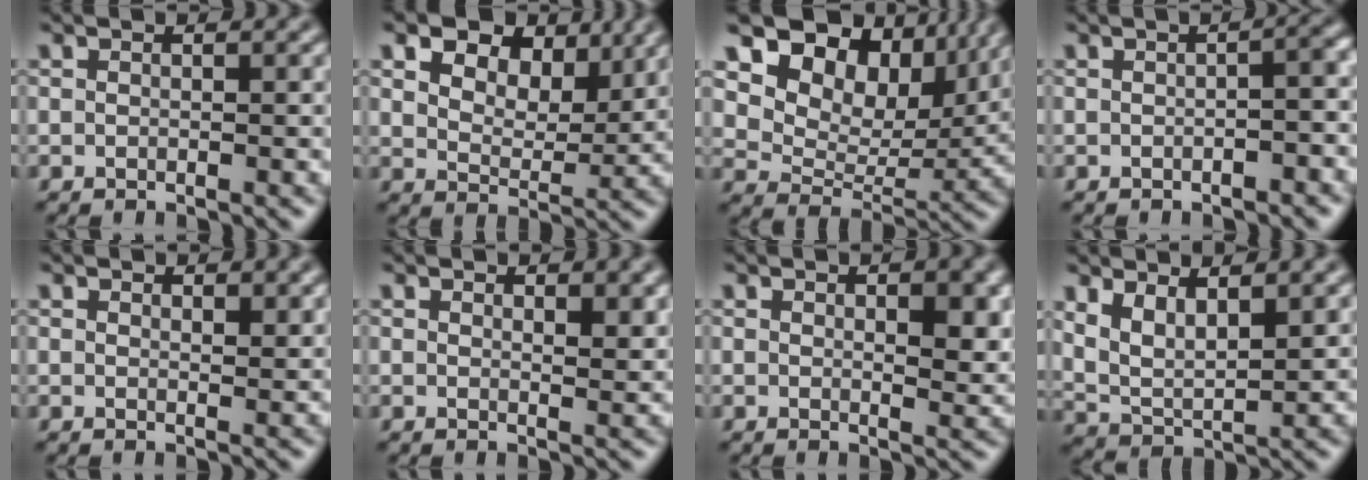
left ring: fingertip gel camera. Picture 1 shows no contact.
{"total": 9.3, "force": [5.5, 5.2, 5.3], "torque": [-0.089, 0.013, 0.077]}
{"total": 13.2, "force": [7.8, 8.1, 7.0], "torque": [-0.136, 0.018, 0.130]}
{"total": 4.0, "force": [-0.2, 1.7, 3.6], "torque": [-0.022, 0.012, -0.005]}
{"total": 1.5, "force": [1.3, 0.4, 0.6], "torque": [-0.010, -0.003, 0.025]}
{"total": 2.3, "force": [1.7, 0.6, 1.5], "torque": [-0.017, -0.005, 0.030]}
{"total": 4.4, "force": [1.6, 1.6, 3.8], "torque": [-0.044, -0.003, 0.029]}
{"total": 4.3, "force": [2.3, 2.0, 3.1], "torque": [-0.071, -0.012, 0.048]}